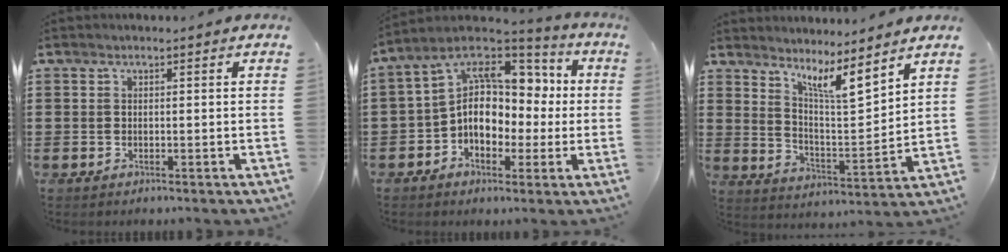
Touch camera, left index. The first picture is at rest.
{"total": 11.0, "force": [0.4, 8.5, 6.9], "torque": [-0.137, -0.014, -0.003]}
{"total": 6.5, "force": [5.6, 0.1, 3.3], "torque": [-0.075, -0.038, 0.094]}